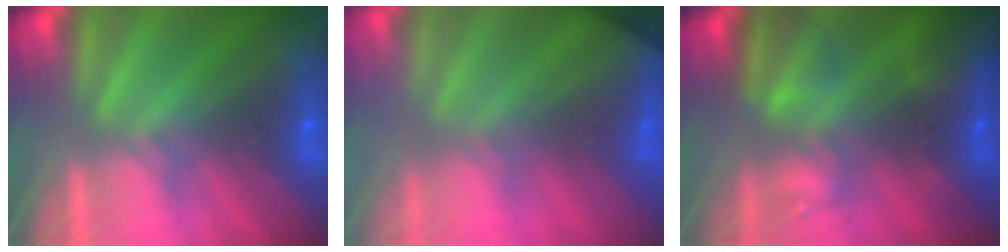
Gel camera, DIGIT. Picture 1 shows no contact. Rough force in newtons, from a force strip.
{"total": 8.1}
{"total": 7.3}